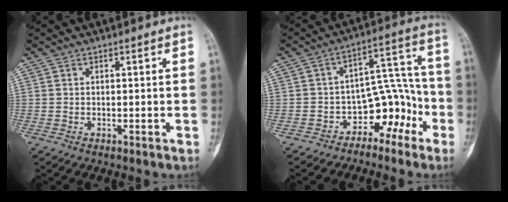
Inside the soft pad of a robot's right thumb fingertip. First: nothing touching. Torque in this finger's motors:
{"motor_torque": [0.49, -0.27, 0.46, -0.36, 0.07]}